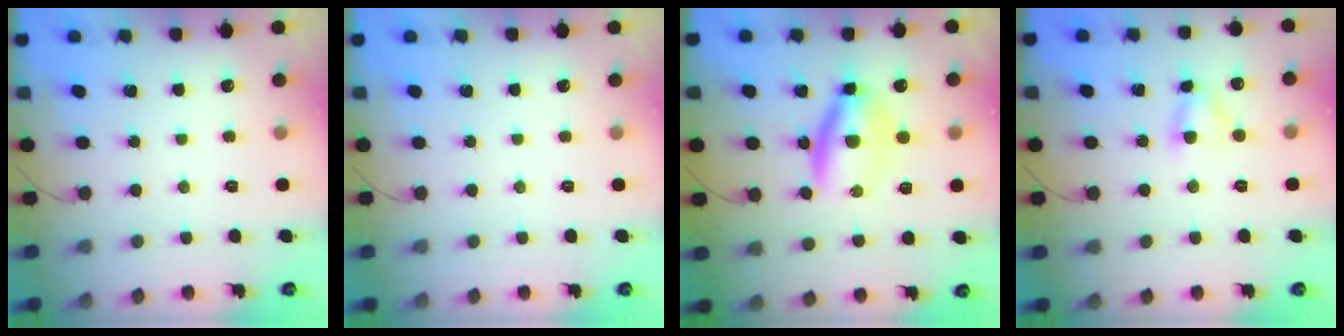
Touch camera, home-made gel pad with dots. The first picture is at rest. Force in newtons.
{"total": 0.0}
{"total": 6.5, "press": 6.4, "slide": 1.2}
{"total": 3.5, "press": 3.4, "slide": 1.1}